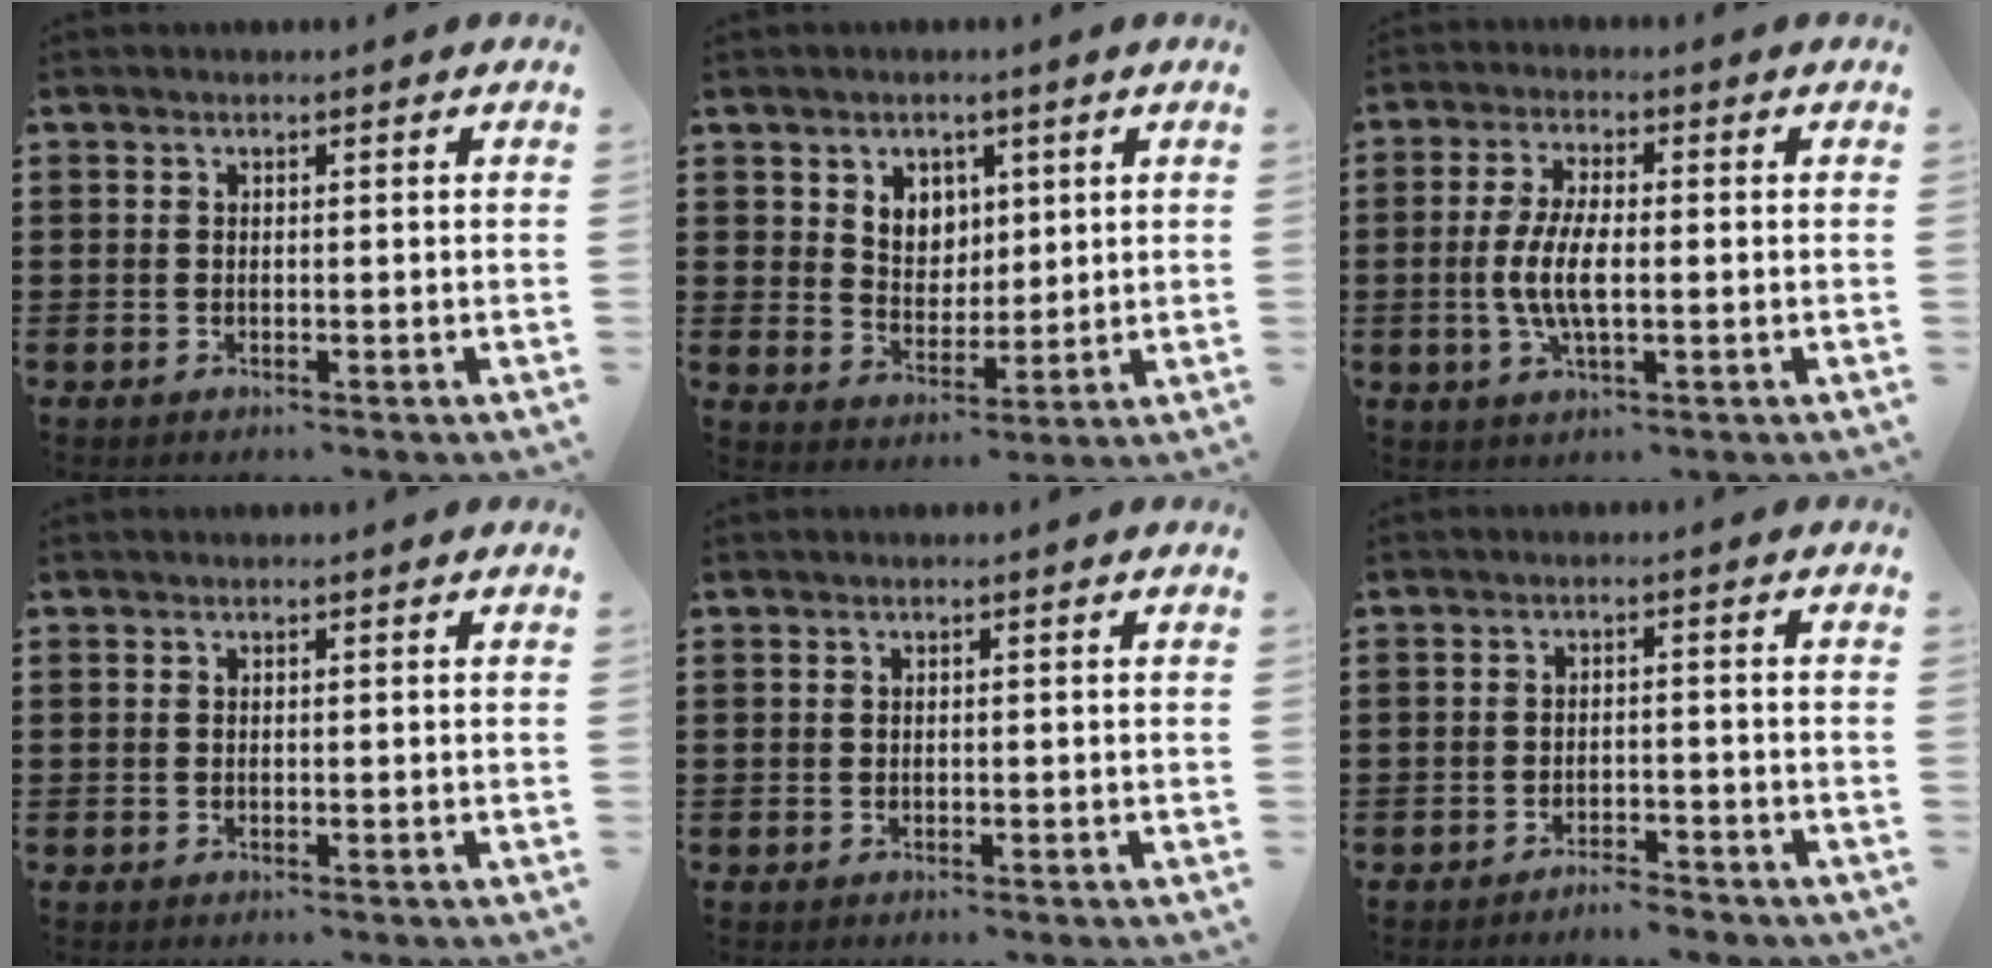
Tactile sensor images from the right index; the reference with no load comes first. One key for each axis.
{"total": 4.7, "fx": 2.6, "fy": 3.8, "fz": 0.8, "tx": -0.029, "ty": 0.004, "tz": 0.044}
{"total": 6.5, "fx": -0.9, "fy": 2.2, "fz": 6.1, "tx": -0.134, "ty": -0.006, "tz": -0.023}
{"total": 0.0}
{"total": 0.0}
{"total": 2.5, "fx": -2.4, "fy": 0.3, "fz": 0.3, "tx": -0.011, "ty": 0.001, "tz": -0.051}